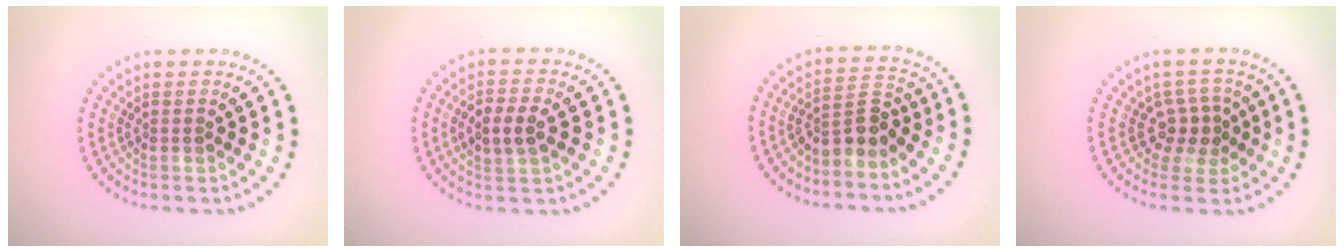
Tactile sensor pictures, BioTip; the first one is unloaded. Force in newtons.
{"total": 3.0, "press": 3.0, "slide": 0.4}
{"total": 3.1, "press": 2.7, "slide": 1.6}
{"total": 2.6, "press": 1.8, "slide": 1.8}